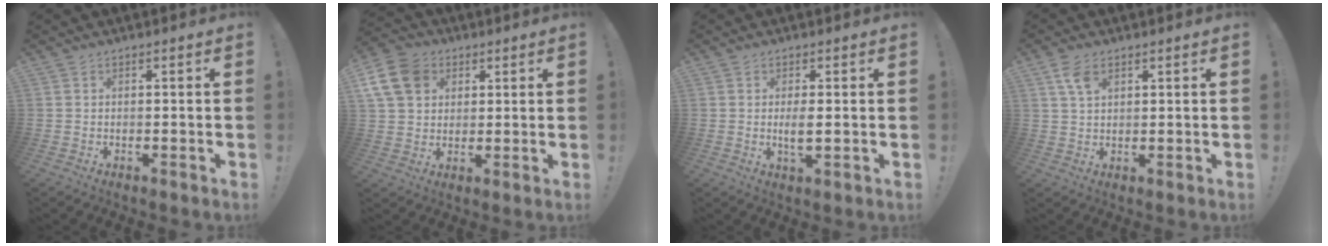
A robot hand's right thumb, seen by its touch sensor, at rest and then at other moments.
{"total": 12.9, "force": [4.7, 10.2, 6.5], "torque": [-0.121, -0.017, 0.097]}
{"total": 3.6, "force": [0.0, 0.9, 3.4], "torque": [-0.059, -0.010, -0.005]}
{"total": 5.2, "force": [2.8, 2.7, 3.5], "torque": [-0.065, -0.006, 0.053]}